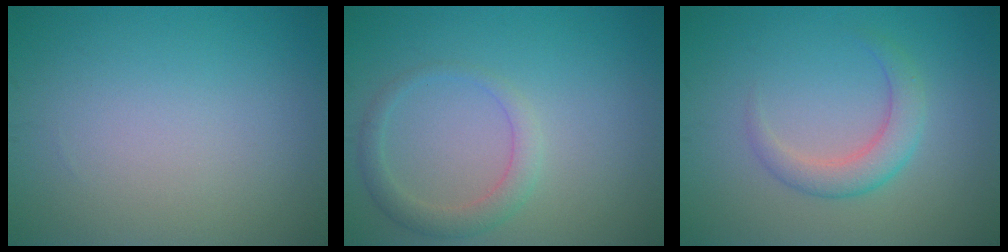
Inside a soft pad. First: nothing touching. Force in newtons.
{"total": 2.4, "press": 2.4, "slide": 0.1}
{"total": 2.8, "press": 2.8, "slide": 0.1}